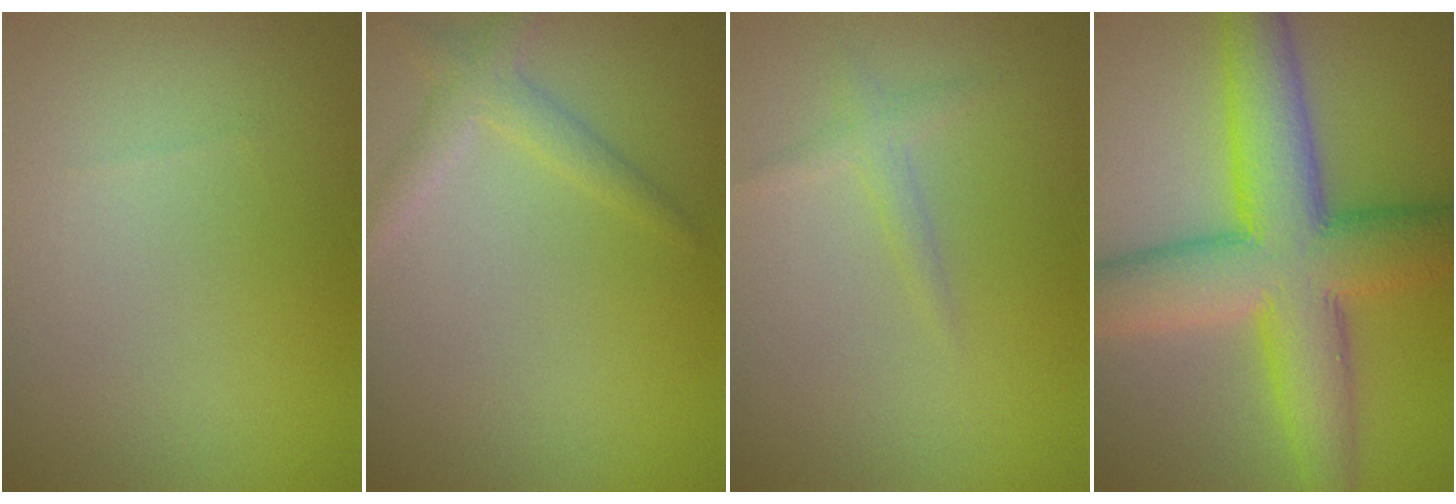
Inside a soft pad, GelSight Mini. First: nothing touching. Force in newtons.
{"total": 1.9, "press": 1.9, "slide": 0.0}
{"total": 1.1, "press": 1.1, "slide": 0.1}
{"total": 10.8, "press": 10.8, "slide": 0.3}